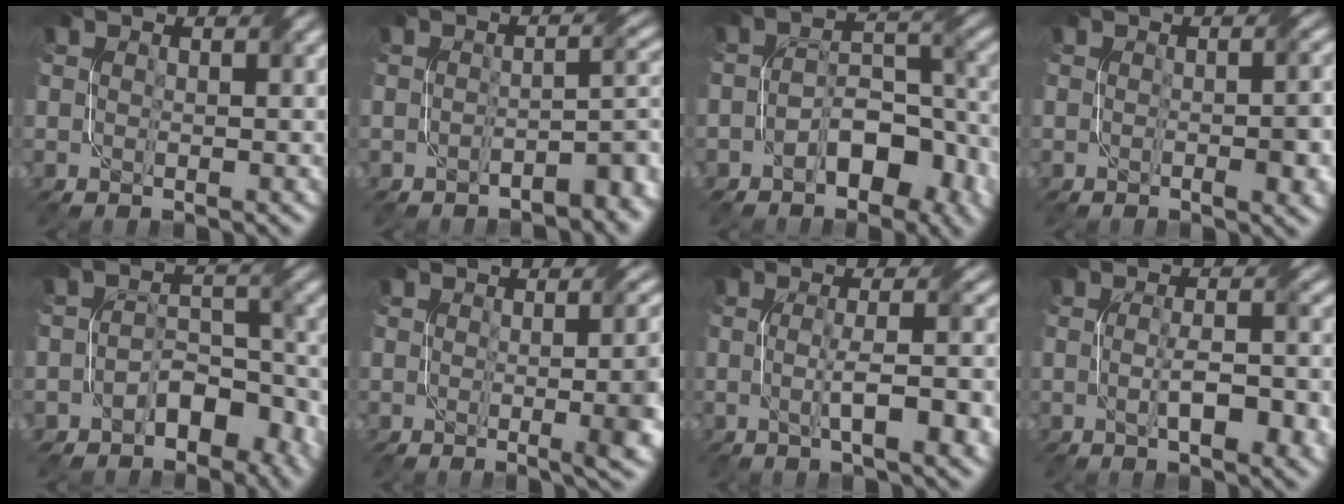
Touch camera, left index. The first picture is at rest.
{"total": 3.8, "force": [-2.4, 1.3, 2.7], "torque": [-0.040, 0.005, -0.036]}
{"total": 5.6, "force": [-2.7, 3.0, 3.9], "torque": [-0.056, 0.008, -0.045]}
{"total": 3.8, "force": [-0.7, 1.0, 3.6], "torque": [-0.039, 0.003, -0.008]}
{"total": 4.6, "force": [-2.6, 2.6, 2.8], "torque": [-0.034, 0.005, -0.043]}
{"total": 8.2, "force": [-0.6, 3.0, 7.6], "torque": [-0.049, 0.005, -0.008]}
{"total": 6.6, "force": [-1.0, 1.4, 6.4], "torque": [-0.089, 0.001, -0.015]}
{"total": 5.9, "force": [-1.2, 1.4, 5.5], "torque": [-0.089, -0.003, -0.016]}